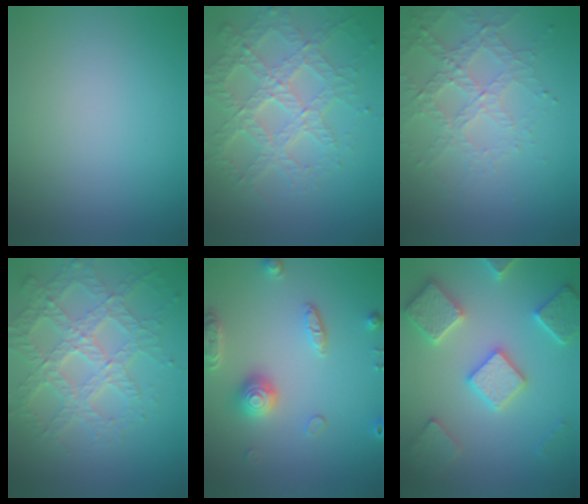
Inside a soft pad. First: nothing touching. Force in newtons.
{"total": 7.0, "press": 5.1, "slide": 4.8}
{"total": 3.1, "press": 3.1, "slide": 0.6}
{"total": 7.4, "press": 5.3, "slide": 5.1}
{"total": 4.0, "press": 3.5, "slide": 2.1}
{"total": 5.8, "press": 5.6, "slide": 1.2}